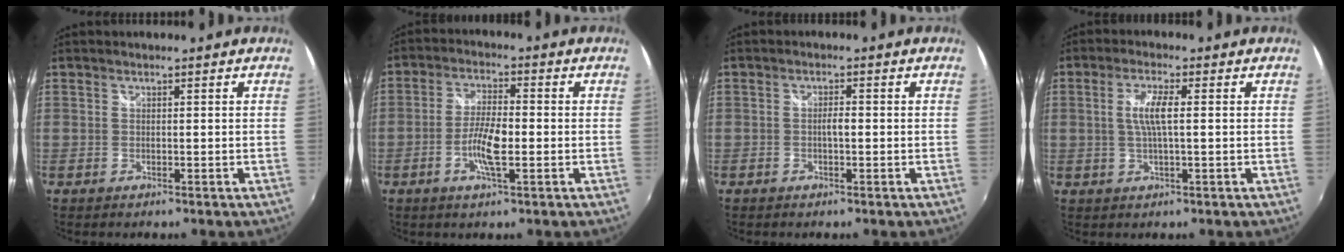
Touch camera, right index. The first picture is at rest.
{"total": 6.6, "force": [-1.8, 1.5, 6.2], "torque": [-0.125, 0.000, -0.037]}
{"total": 1.6, "force": [-0.3, 0.5, 1.6], "torque": [-0.028, 0.003, -0.007]}
{"total": 5.0, "force": [0.5, 0.8, 4.9], "torque": [-0.094, 0.000, 0.010]}